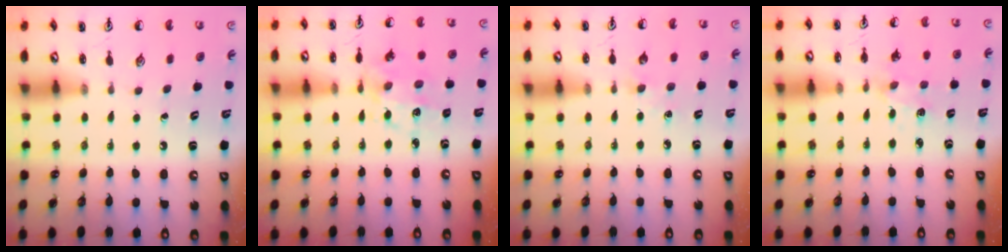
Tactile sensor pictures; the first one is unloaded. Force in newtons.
{"total": 7.8, "press": 7.6, "slide": 1.6}
{"total": 3.8, "press": 3.7, "slide": 0.6}
{"total": 2.0, "press": 2.0, "slide": 0.4}